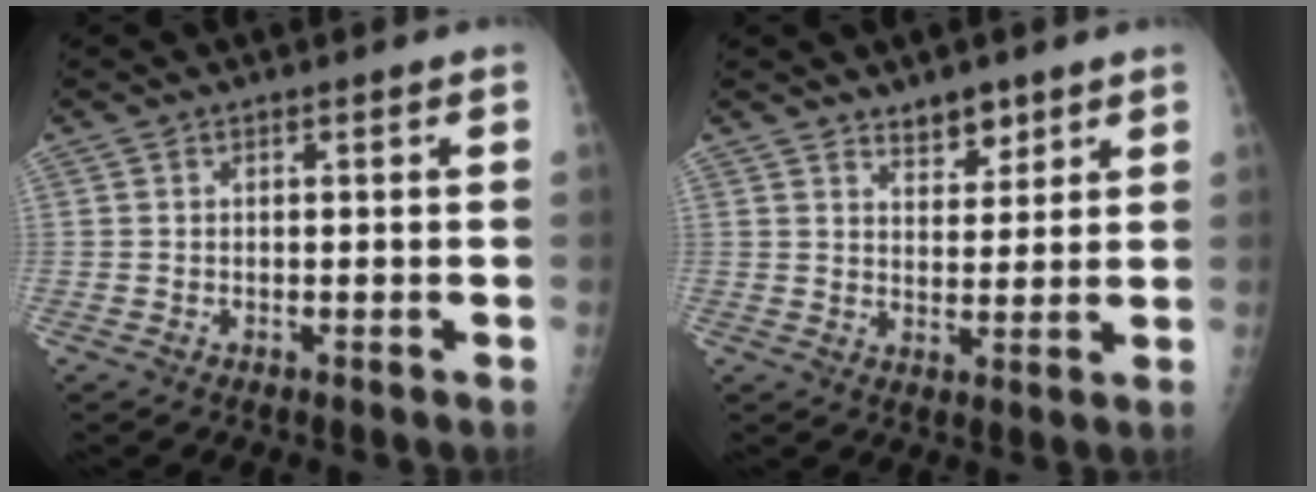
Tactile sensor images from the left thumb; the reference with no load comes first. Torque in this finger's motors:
{"motor_torque": [0.75, 0.24, 0.47, -0.09, 0.00]}